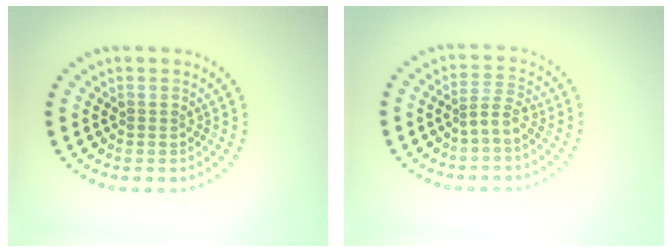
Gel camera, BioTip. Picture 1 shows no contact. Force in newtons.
{"total": 1.7, "press": 1.2, "slide": 1.3}